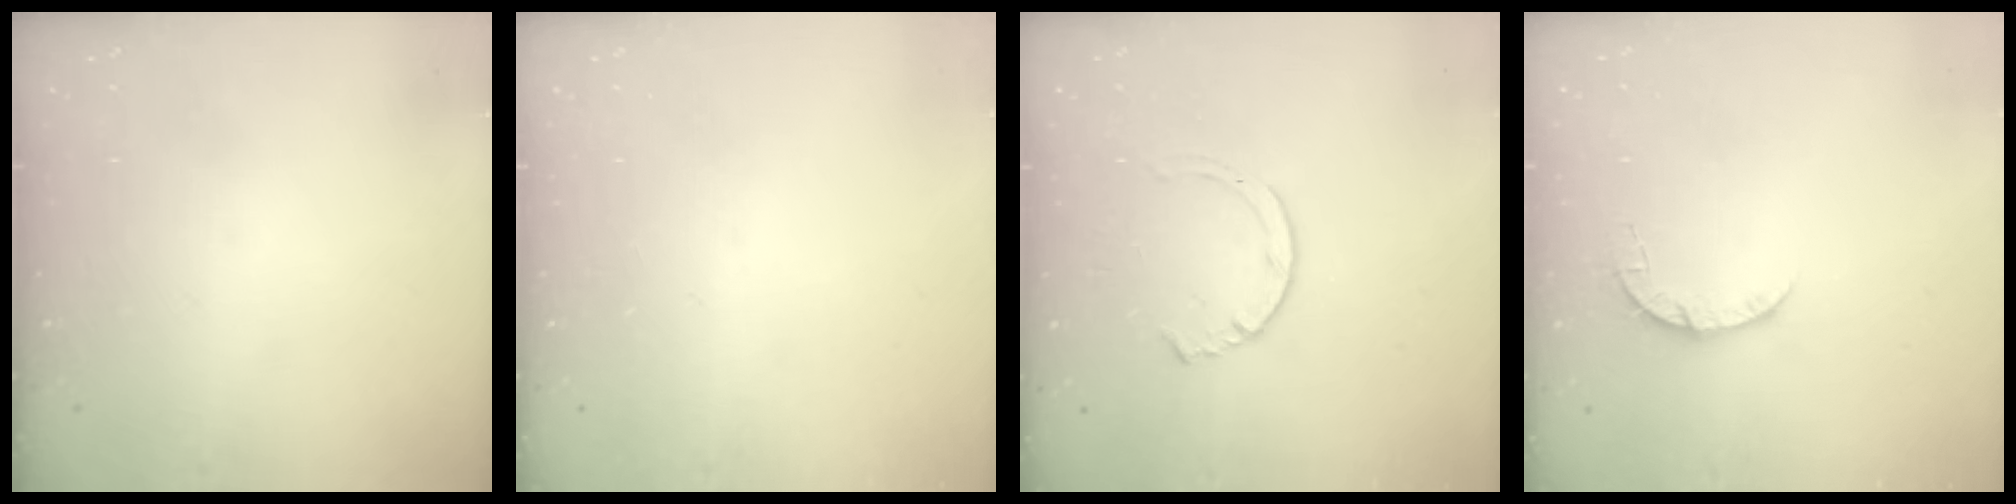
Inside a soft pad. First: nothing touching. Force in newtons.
{"total": 0.0}
{"total": 3.5, "press": 3.5, "slide": 0.4}
{"total": 3.5, "press": 3.5, "slide": 0.5}